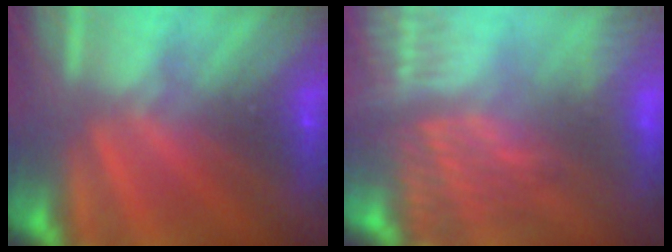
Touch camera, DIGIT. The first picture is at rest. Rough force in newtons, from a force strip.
{"total": 9.6}